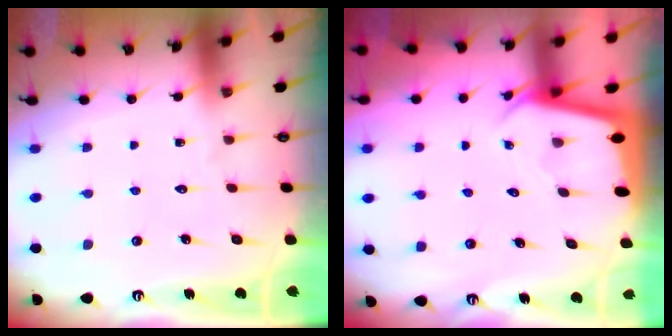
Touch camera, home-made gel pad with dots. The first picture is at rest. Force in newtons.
{"total": 2.2, "press": 2.2, "slide": 0.1}